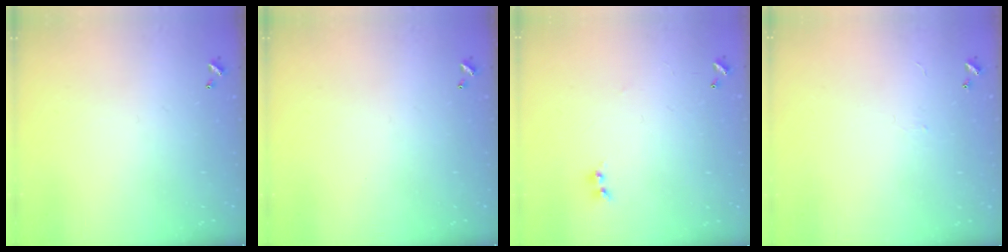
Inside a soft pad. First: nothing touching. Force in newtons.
{"total": 0.0}
{"total": 1.5, "press": 1.4, "slide": 0.5}
{"total": 0.0}